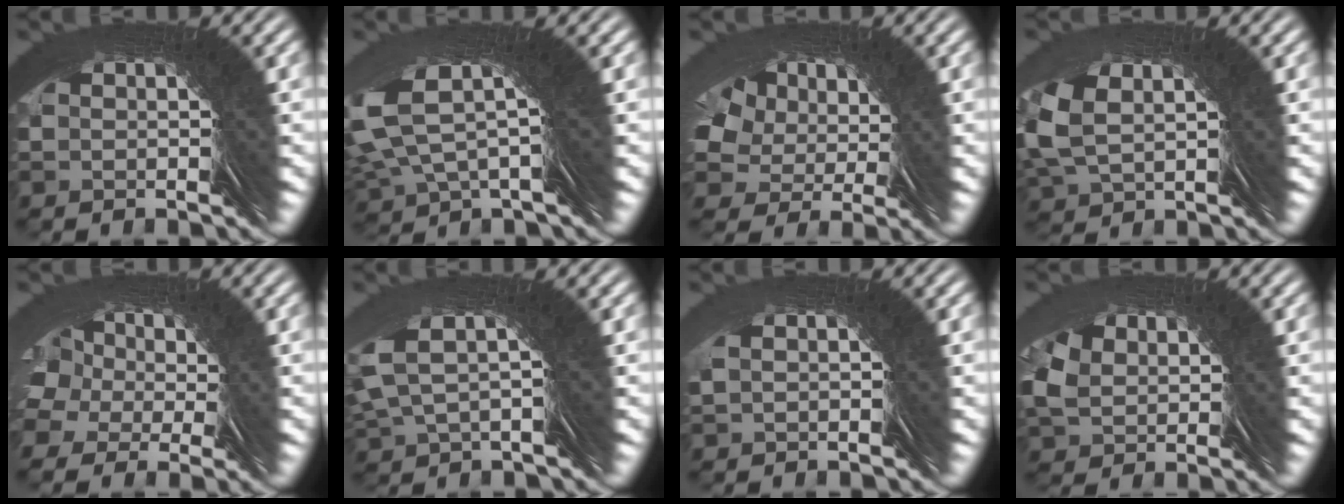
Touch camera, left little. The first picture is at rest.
{"total": 3.3, "force": [2.3, 0.7, 2.3], "torque": [-0.063, 0.025, 0.028]}
{"total": 5.3, "force": [2.5, 3.4, 3.2], "torque": [-0.053, 0.003, 0.033]}
{"total": 2.2, "force": [1.0, 1.7, 1.0], "torque": [-0.046, -0.007, 0.016]}
{"total": 6.6, "force": [3.7, 4.7, 2.9], "torque": [-0.063, 0.010, 0.045]}
{"total": 3.1, "force": [2.9, 0.3, 1.0], "torque": [-0.025, 0.026, 0.034]}
{"total": 1.3, "force": [0.5, -0.9, -0.7], "torque": [0.013, 0.008, 0.006]}
{"total": 1.6, "force": [0.9, 1.3, 0.2], "torque": [-0.016, -0.006, 0.017]}